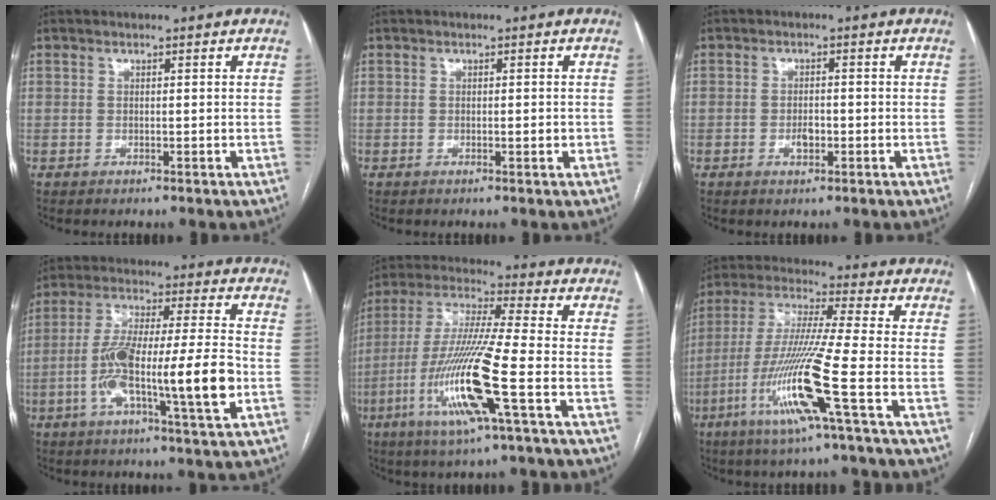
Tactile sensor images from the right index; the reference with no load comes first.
{"total": 0.9, "force": [-0.1, 0.3, 0.8], "torque": [-0.011, 0.000, -0.001]}
{"total": 2.2, "force": [-0.8, 1.1, 1.8], "torque": [-0.031, 0.003, -0.010]}
{"total": 16.2, "force": [-3.9, 1.3, 15.7], "torque": [-0.285, 0.005, -0.070]}
{"total": 16.2, "force": [-5.7, -0.1, 15.1], "torque": [-0.315, -0.018, -0.112]}
{"total": 14.9, "force": [-5.9, -1.5, 13.6], "torque": [-0.281, -0.023, -0.117]}